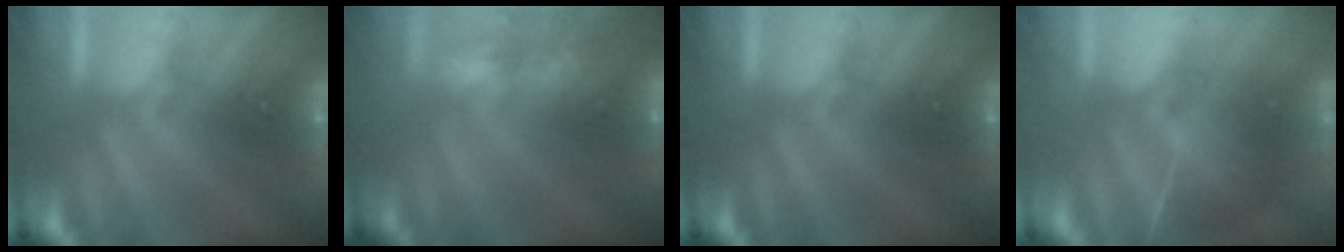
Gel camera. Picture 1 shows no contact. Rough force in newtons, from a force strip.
{"total": 10.0}
{"total": 0.0}
{"total": 3.7}